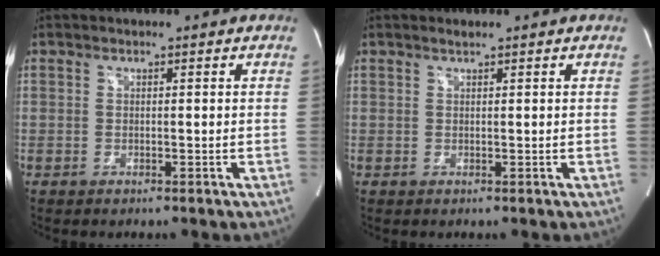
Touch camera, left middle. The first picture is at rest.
{"total": 0.5, "force": [0.5, 0.0, 0.2], "torque": [-0.008, 0.002, 0.011]}